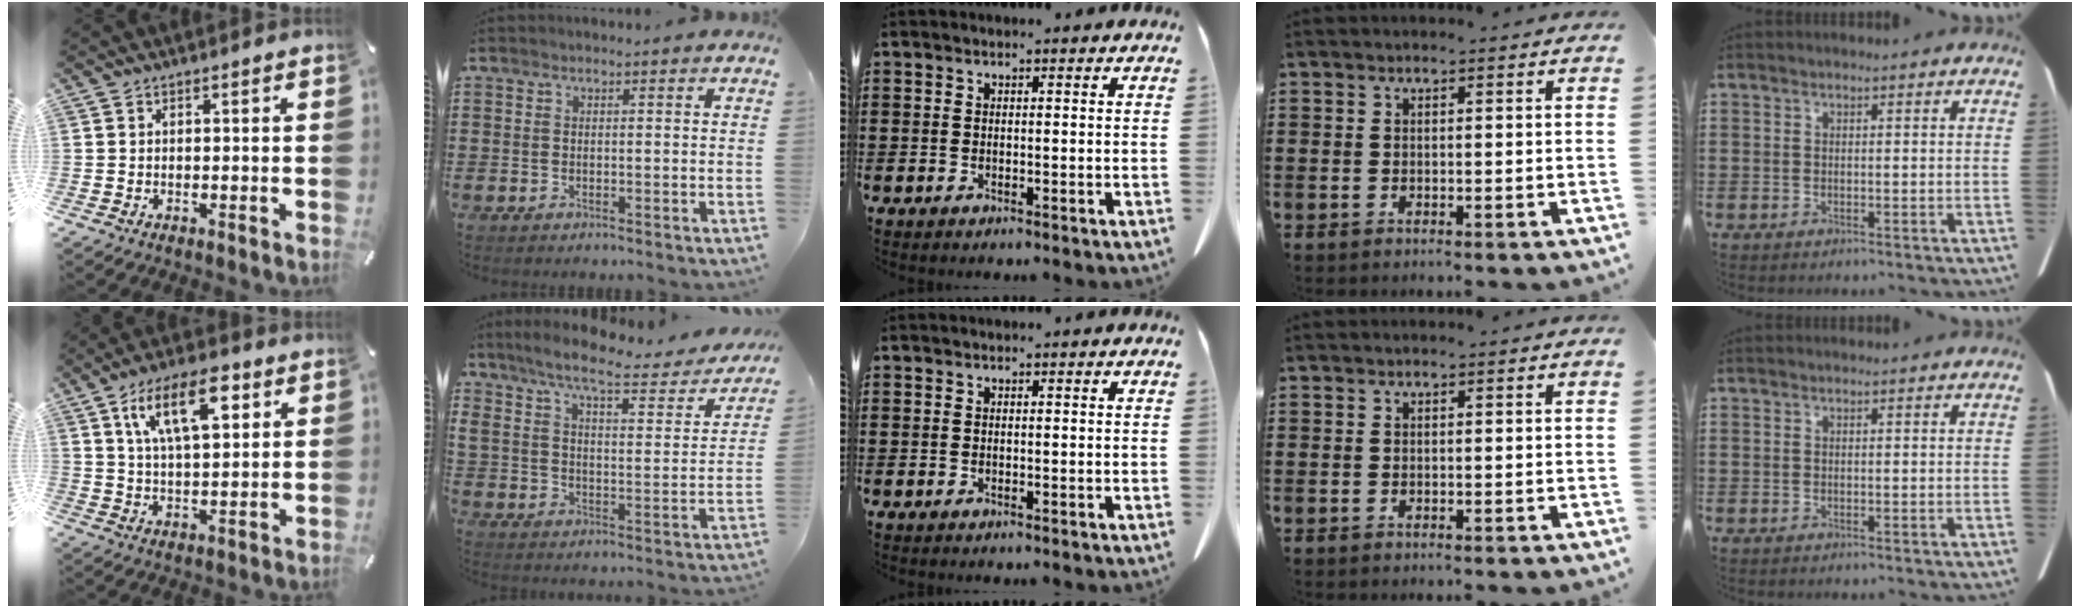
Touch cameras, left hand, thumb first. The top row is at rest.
{"thumb": {"total": 14.2, "force": [6.3, 6.7, 10.8], "torque": [-0.186, -0.006, 0.106]}, "index": {"total": 7.8, "force": [6.4, 0.5, 4.4], "torque": [-0.109, -0.030, 0.104]}}